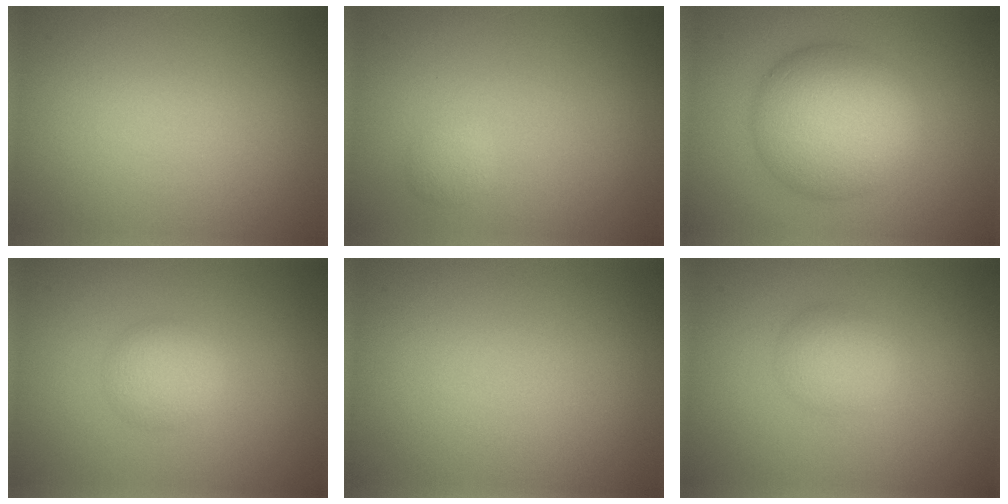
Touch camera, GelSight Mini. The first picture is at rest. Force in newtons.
{"total": 0.8, "press": 0.8, "slide": 0.1}
{"total": 8.7, "press": 8.7, "slide": 0.3}
{"total": 2.4, "press": 2.4, "slide": 0.1}
{"total": 0.0}
{"total": 2.5, "press": 2.5, "slide": 0.1}